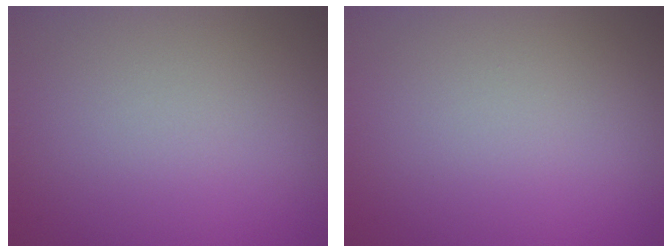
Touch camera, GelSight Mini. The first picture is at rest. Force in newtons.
{"total": 0.0}